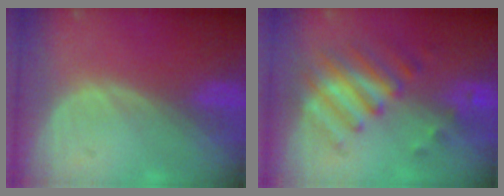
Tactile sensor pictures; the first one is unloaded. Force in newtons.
{"total": 7.9, "press": 6.9, "slide": 3.9}